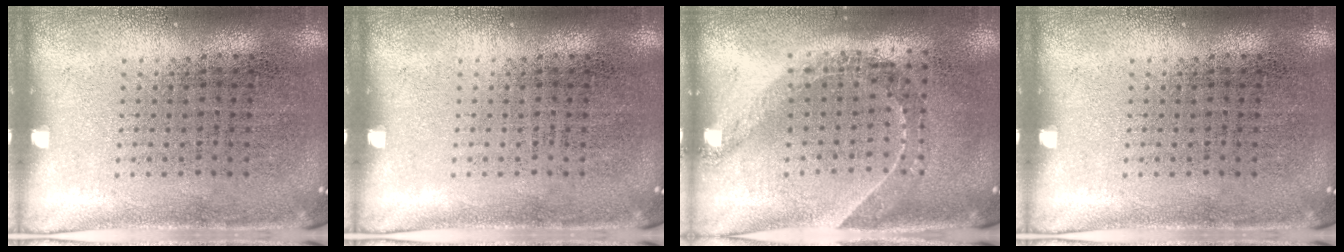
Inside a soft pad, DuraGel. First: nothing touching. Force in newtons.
{"total": 0.0}
{"total": 1.6, "press": 1.3, "slide": 1.0}
{"total": 0.0}